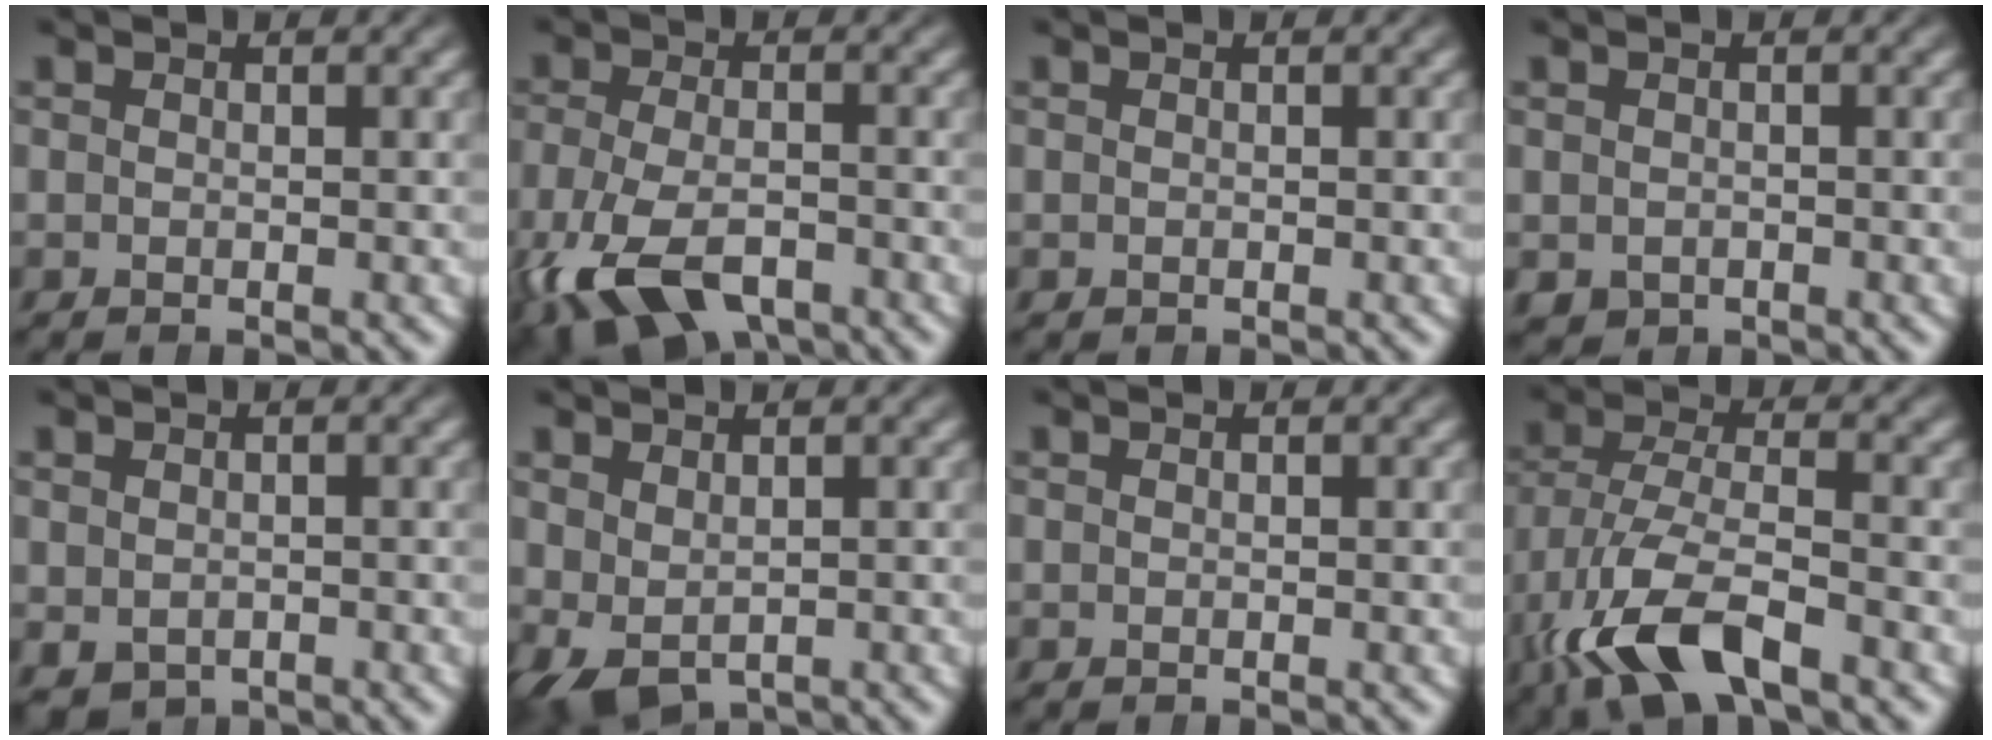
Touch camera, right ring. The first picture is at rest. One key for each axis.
{"total": 8.2, "fx": -4.8, "fy": 4.6, "fz": 4.7, "tx": -0.107, "ty": -0.042, "tz": -0.060}
{"total": 0.0}
{"total": 1.9, "fx": -0.7, "fy": 1.7, "fz": 0.5, "tx": -0.019, "ty": -0.024, "tz": 0.006}
{"total": 1.9, "fx": -0.8, "fy": 1.6, "fz": 0.5, "tx": -0.015, "ty": -0.021, "tz": 0.006}
{"total": 3.6, "fx": -1.5, "fy": 2.7, "fz": 1.7, "tx": -0.052, "ty": -0.025, "tz": -0.002}
{"total": 0.0}
{"total": 7.3, "fx": -2.5, "fy": 4.1, "fz": 5.4, "tx": -0.131, "ty": -0.039, "tz": -0.020}